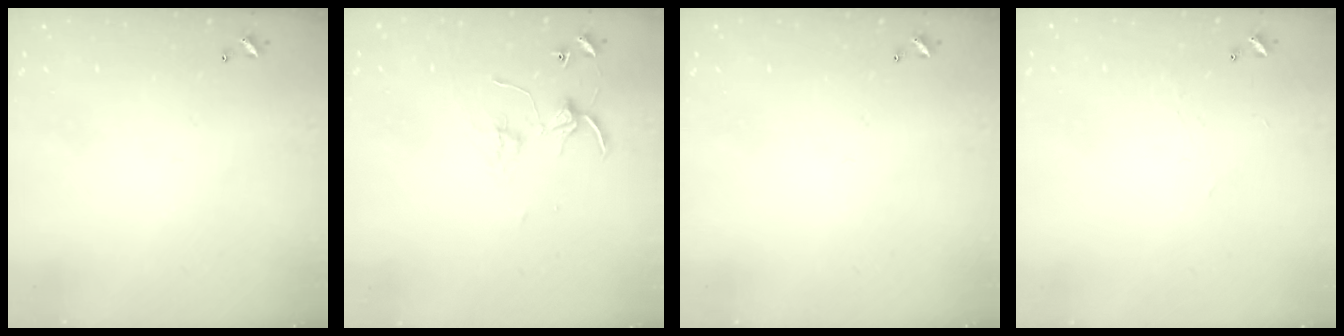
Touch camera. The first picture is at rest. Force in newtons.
{"total": 3.6, "press": 3.6, "slide": 0.1}
{"total": 0.0}
{"total": 0.8, "press": 0.7, "slide": 0.4}